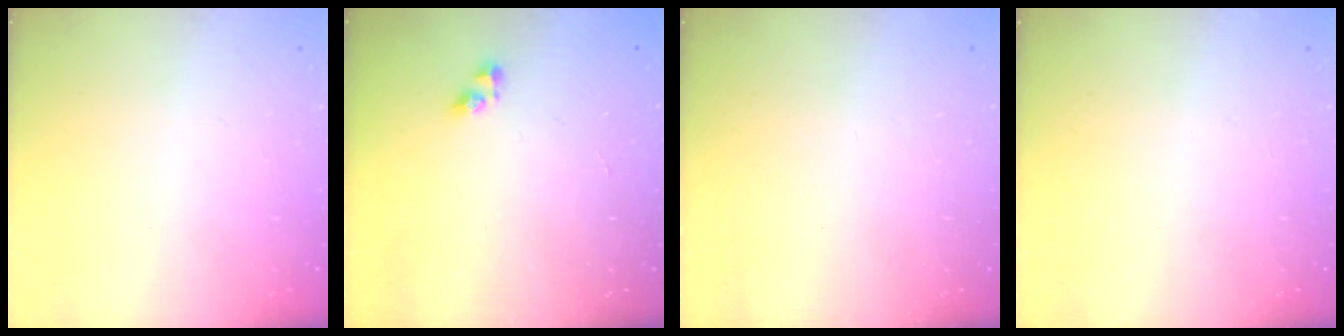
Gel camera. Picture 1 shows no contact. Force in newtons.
{"total": 4.1, "press": 4.1, "slide": 0.5}
{"total": 0.0}
{"total": 0.0}